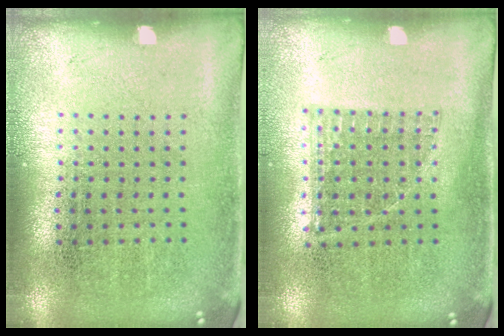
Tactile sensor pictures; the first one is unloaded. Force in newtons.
{"total": 0.8, "press": 0.8, "slide": 0.2}